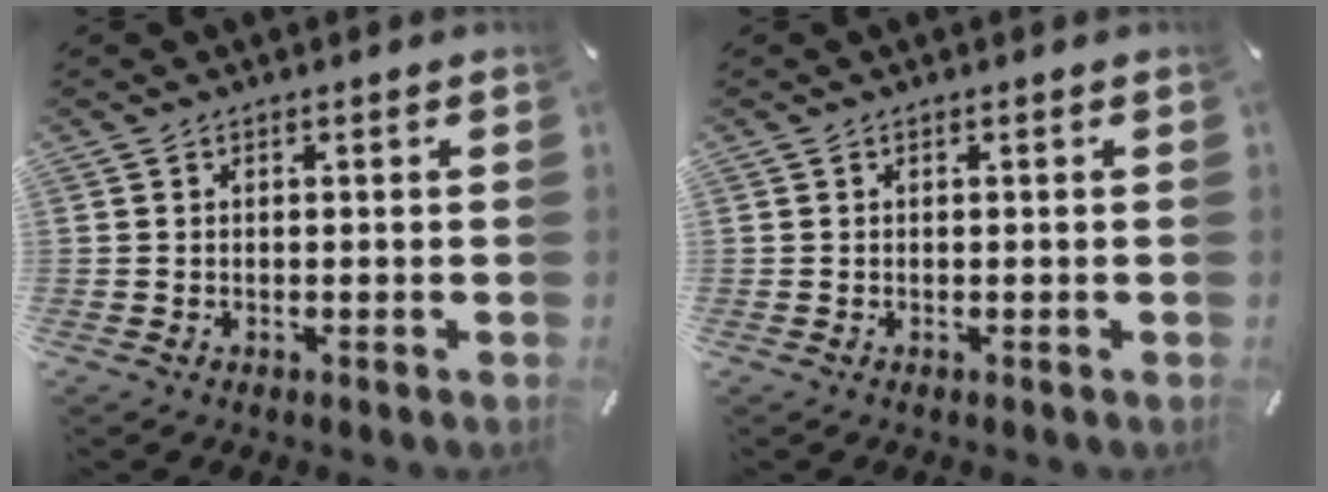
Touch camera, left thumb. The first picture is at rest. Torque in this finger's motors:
{"motor_torque": [0.00, 0.00, 0.00, 0.00, 0.00]}